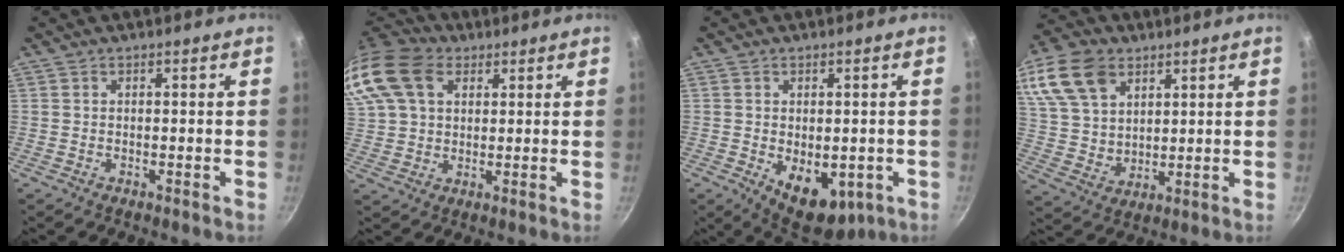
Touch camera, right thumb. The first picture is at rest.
{"total": 20.4, "force": [8.6, 14.4, 11.8], "torque": [-0.276, 0.034, 0.157]}
{"total": 10.3, "force": [-2.5, 6.2, 7.8], "torque": [-0.081, -0.011, -0.017]}
{"total": 17.7, "force": [8.8, 11.9, 9.6], "torque": [-0.193, -0.008, 0.176]}